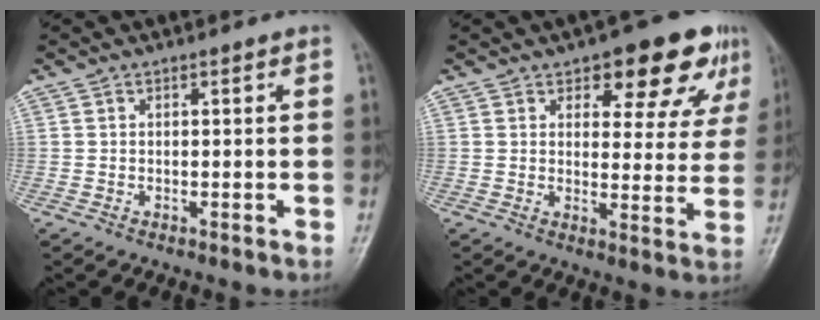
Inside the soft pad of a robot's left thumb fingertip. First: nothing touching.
{"total": 12.4, "force": [7.4, 5.8, 8.1], "torque": [-0.047, -0.030, 0.092]}